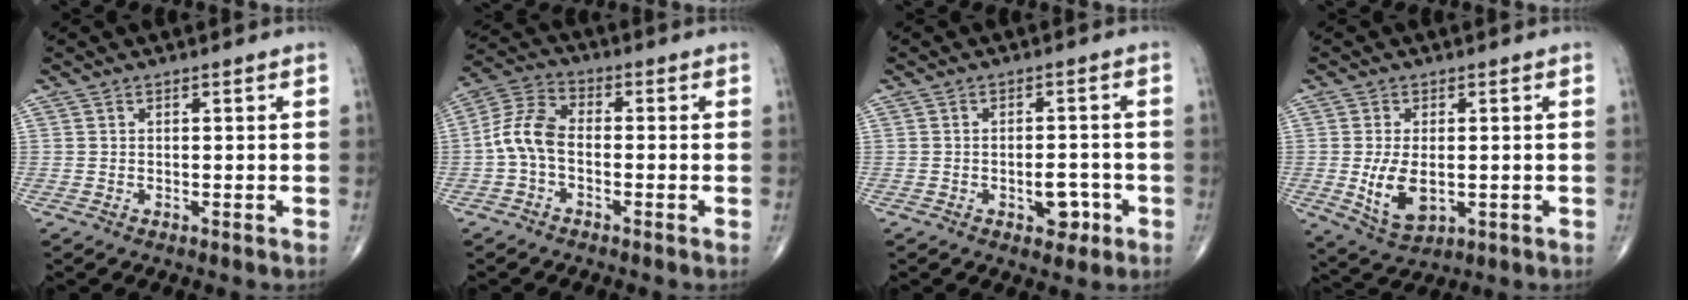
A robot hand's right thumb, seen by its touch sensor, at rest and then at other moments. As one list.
[{"total": 7.6, "force": [-1.4, 4.4, 6.0], "torque": [-0.123, 0.026, -0.041]}, {"total": 4.6, "force": [-1.8, 2.6, 3.3], "torque": [-0.027, 0.010, -0.021]}, {"total": 7.9, "force": [-0.9, 4.4, 6.5], "torque": [-0.118, -0.014, -0.003]}]